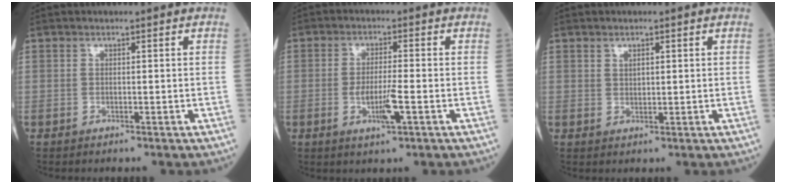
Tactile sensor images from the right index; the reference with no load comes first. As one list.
[{"total": 4.8, "force": [-1.4, 0.5, 4.6], "torque": [-0.087, -0.007, -0.025]}, {"total": 1.4, "force": [0.7, 0.6, 1.0], "torque": [-0.018, -0.001, 0.015]}]